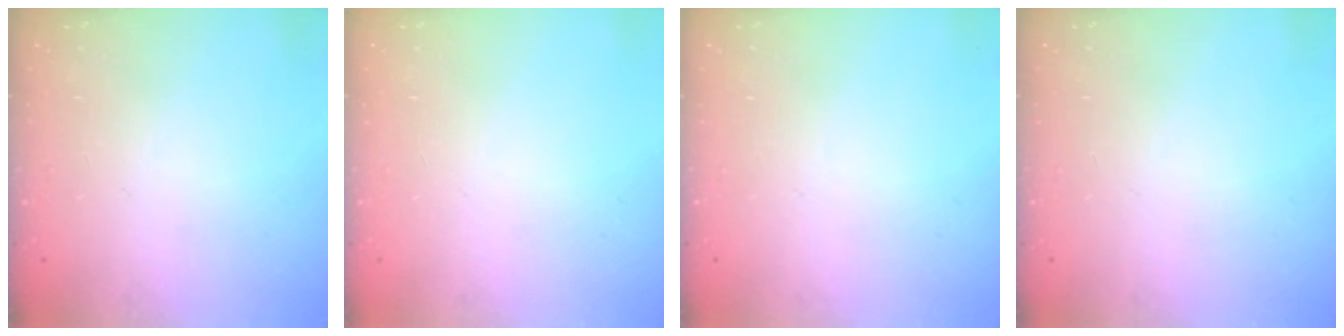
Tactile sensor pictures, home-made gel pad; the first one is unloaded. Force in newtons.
{"total": 0.0}
{"total": 0.0}
{"total": 0.0}